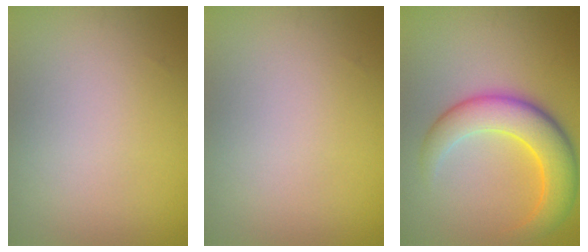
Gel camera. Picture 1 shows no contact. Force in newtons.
{"total": 0.0}
{"total": 6.6, "press": 6.6, "slide": 0.3}